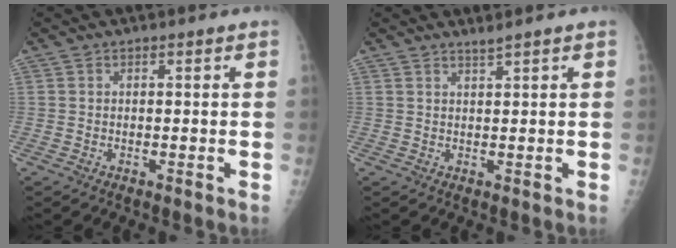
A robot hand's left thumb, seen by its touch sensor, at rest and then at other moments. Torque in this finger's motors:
{"motor_torque": [0.19, 0.03, 0.06, -0.11, 0.00]}